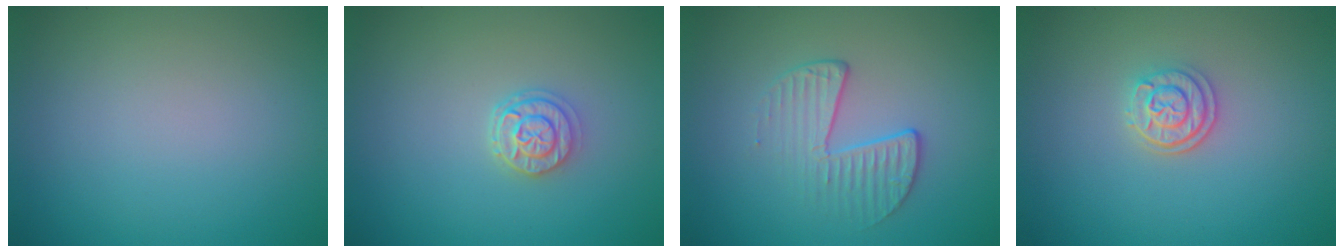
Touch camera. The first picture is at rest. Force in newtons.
{"total": 2.3, "press": 2.0, "slide": 1.1}
{"total": 2.4, "press": 1.7, "slide": 1.8}
{"total": 2.4, "press": 2.1, "slide": 1.1}